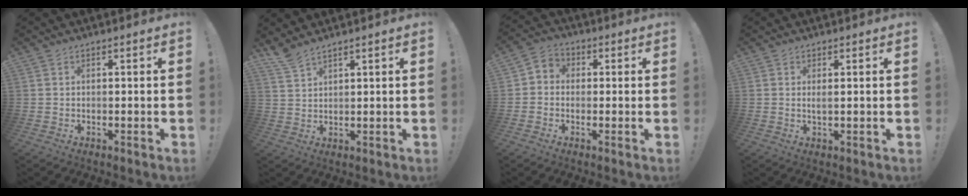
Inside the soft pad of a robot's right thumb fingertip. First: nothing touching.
{"total": 4.2, "force": [3.7, 0.5, 2.0], "torque": [-0.042, -0.020, 0.069]}
{"total": 3.8, "force": [-1.3, 3.2, 1.6], "torque": [-0.036, 0.018, -0.020]}
{"total": 1.6, "force": [0.5, 0.1, 1.5], "torque": [-0.021, -0.004, 0.005]}